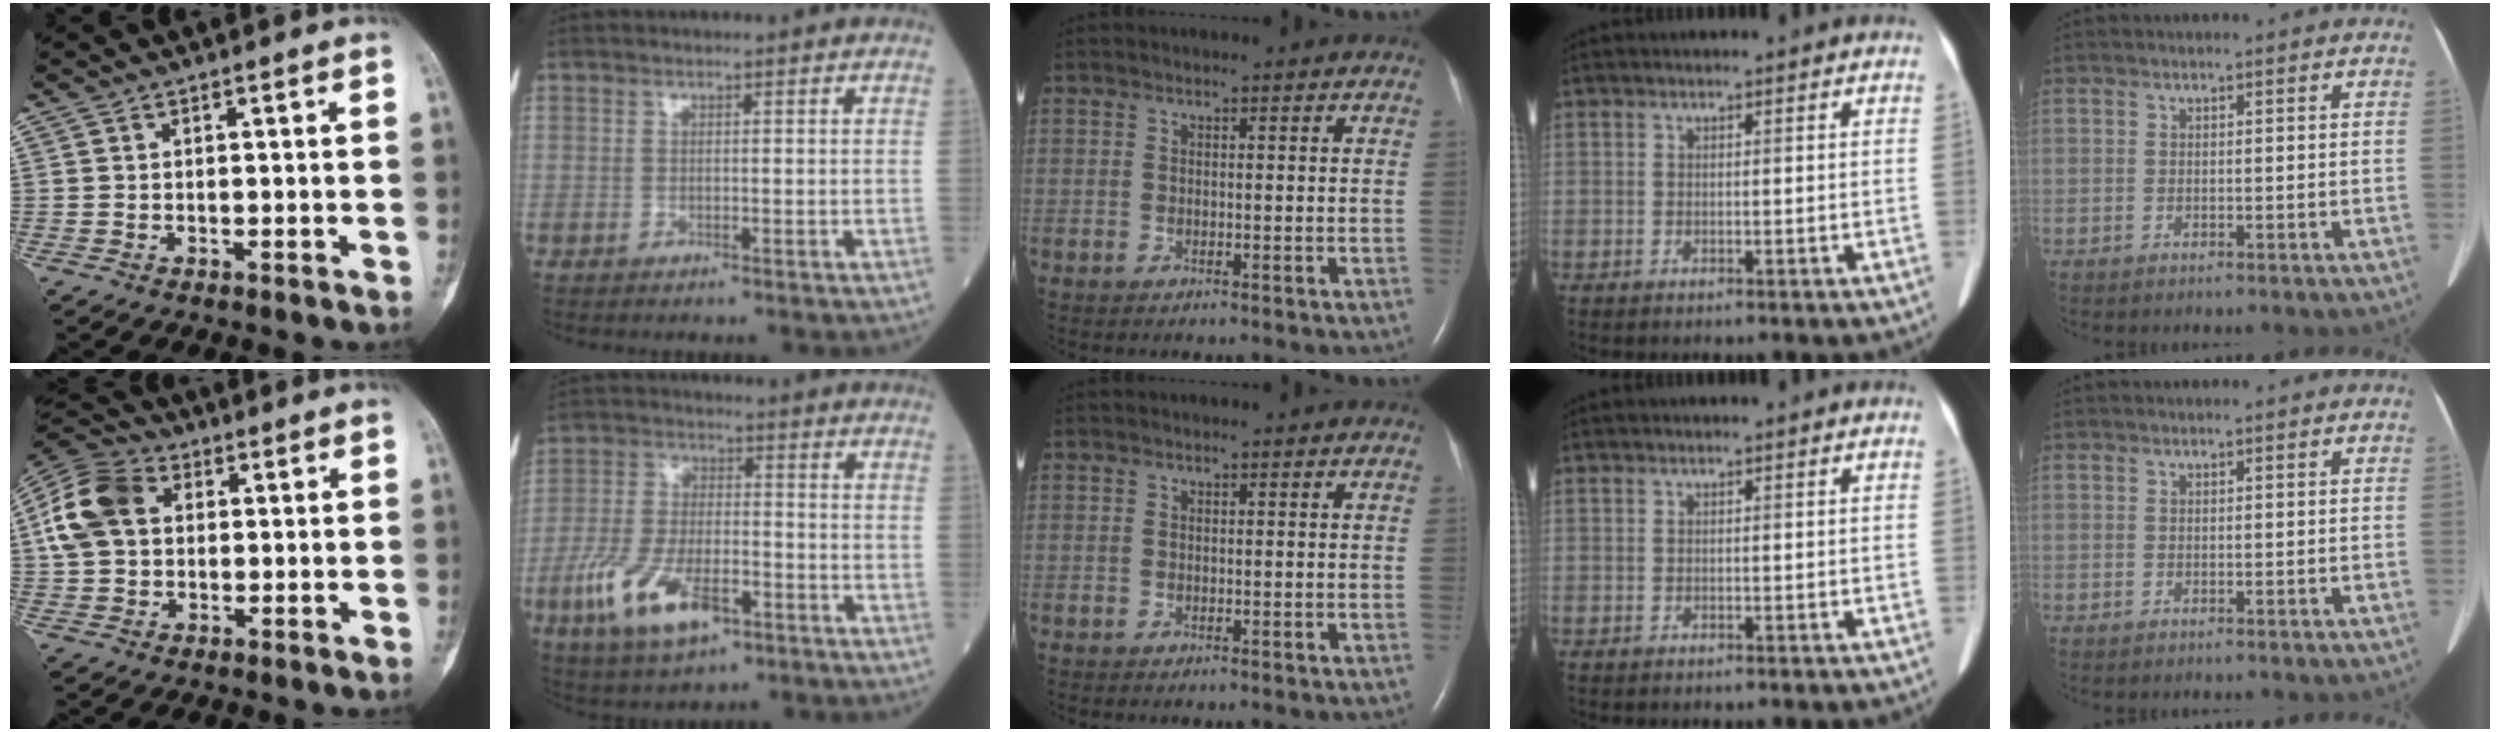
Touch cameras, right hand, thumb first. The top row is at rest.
{"thumb": {"total": 12.3, "force": [2.4, 9.1, 7.9], "torque": [-0.147, 0.025, 0.034]}, "index": {"total": 12.3, "force": [-5.7, 4.7, 9.8], "torque": [-0.206, -0.008, -0.100]}}